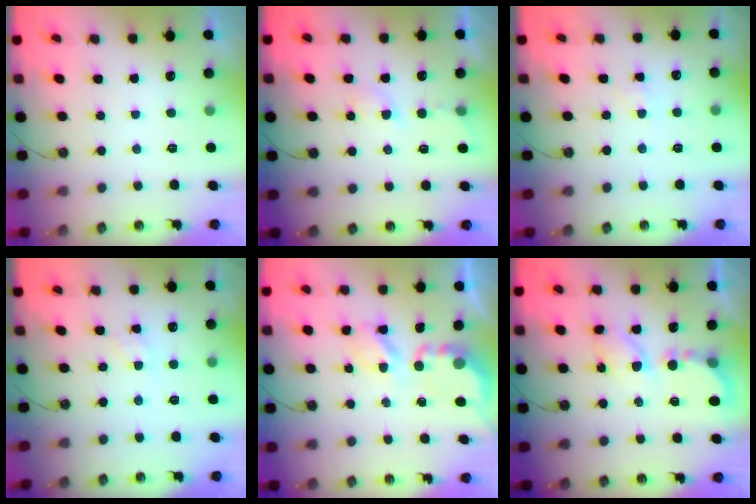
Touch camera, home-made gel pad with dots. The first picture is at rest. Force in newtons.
{"total": 3.3, "press": 3.3, "slide": 0.5}
{"total": 3.9, "press": 3.8, "slide": 0.5}
{"total": 2.6, "press": 2.6, "slide": 0.4}
{"total": 5.0, "press": 5.0, "slide": 0.3}
{"total": 6.4, "press": 6.4, "slide": 0.3}